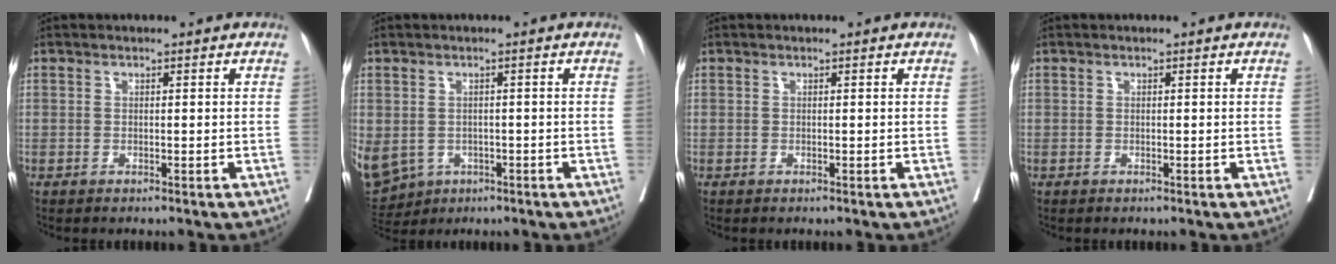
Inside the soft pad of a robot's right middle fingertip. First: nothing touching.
{"total": 22.6, "force": [-7.8, 18.9, 9.7], "torque": [-0.356, -0.025, -0.104]}
{"total": 0.0}
{"total": 0.0}